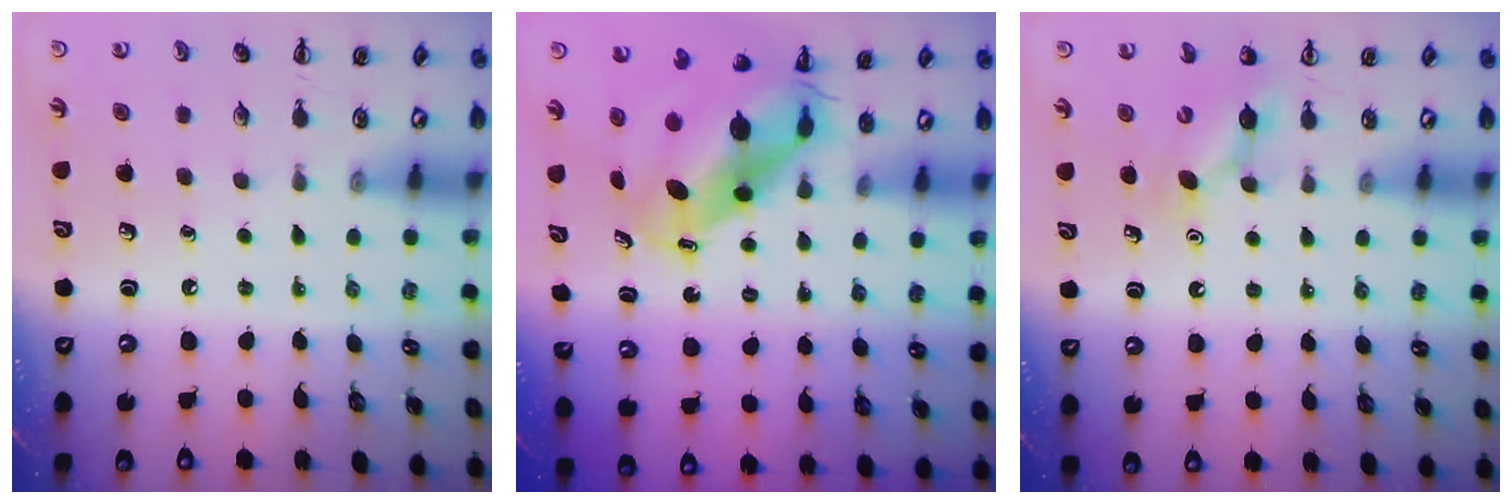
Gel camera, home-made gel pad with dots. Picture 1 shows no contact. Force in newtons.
{"total": 8.7, "press": 8.3, "slide": 2.5}
{"total": 7.6, "press": 7.4, "slide": 1.5}